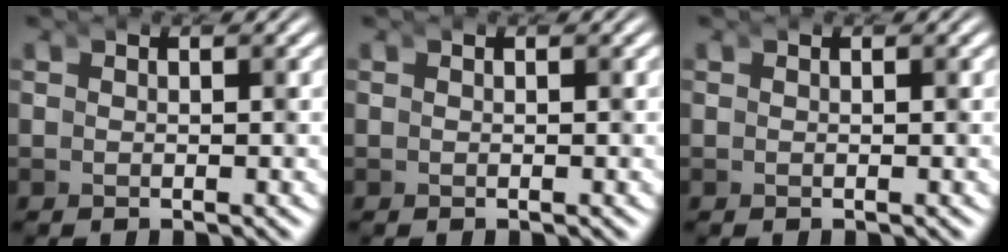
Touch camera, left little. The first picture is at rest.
{"total": 0.0}
{"total": 0.0}